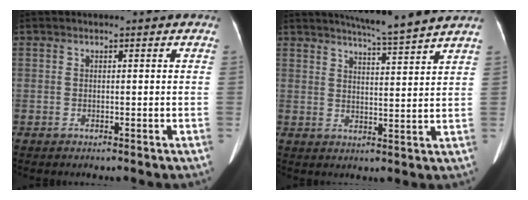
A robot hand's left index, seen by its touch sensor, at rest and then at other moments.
{"total": 8.8, "force": [7.9, -1.3, 3.7], "torque": [-0.062, -0.005, 0.109]}